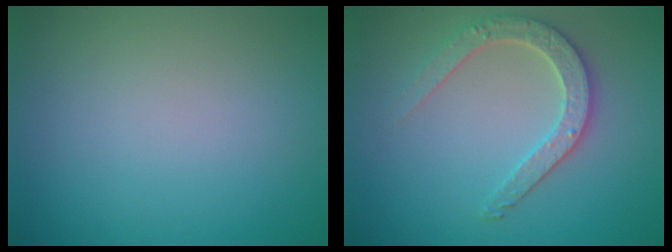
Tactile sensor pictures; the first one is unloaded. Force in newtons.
{"total": 3.4, "press": 3.1, "slide": 1.4}